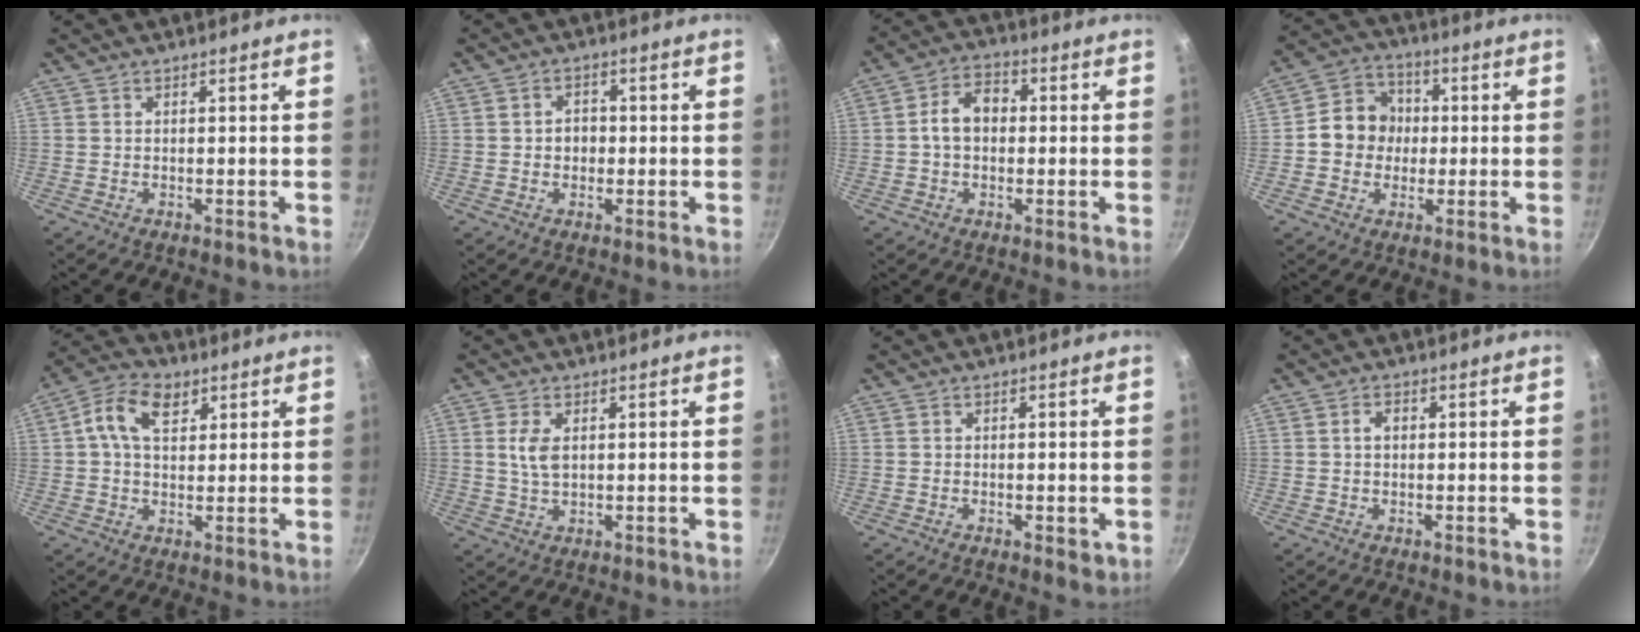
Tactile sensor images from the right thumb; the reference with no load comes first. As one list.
[{"total": 3.2, "force": [-0.2, 2.7, 1.8], "torque": [-0.008, 0.008, -0.006]}, {"total": 7.3, "force": [0.2, 5.3, 5.0], "torque": [-0.065, 0.023, -0.009]}, {"total": 10.0, "force": [-0.1, 8.9, 4.4], "torque": [-0.035, 0.020, -0.020]}, {"total": 9.1, "force": [3.2, 5.8, 6.2], "torque": [-0.097, 0.005, 0.045]}, {"total": 4.3, "force": [0.9, 2.4, 3.4], "torque": [-0.065, -0.004, 0.020]}, {"total": 2.2, "force": [-0.4, 1.1, 1.9], "torque": [-0.026, -0.004, -0.005]}, {"total": 1.9, "force": [0.2, 1.3, 1.3], "torque": [-0.017, 0.005, 0.002]}]